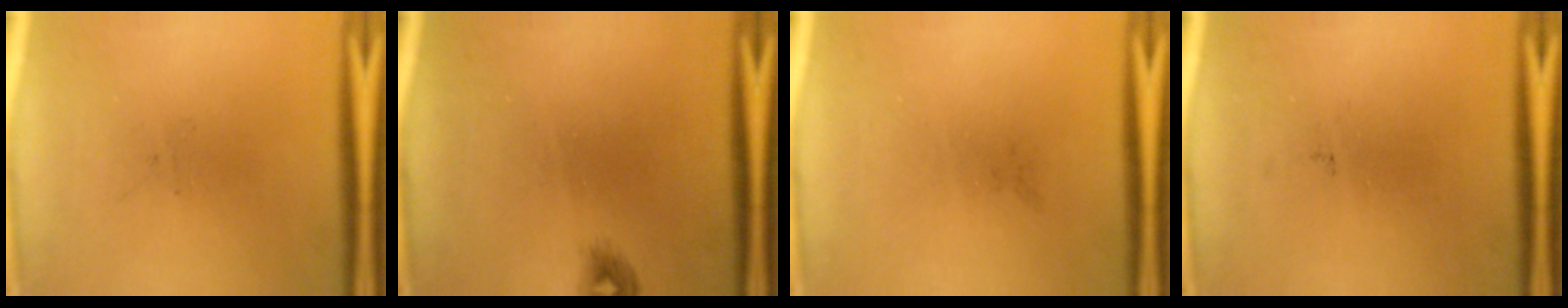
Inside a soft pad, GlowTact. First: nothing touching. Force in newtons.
{"total": 0.9}
{"total": 0.0}
{"total": 0.0}